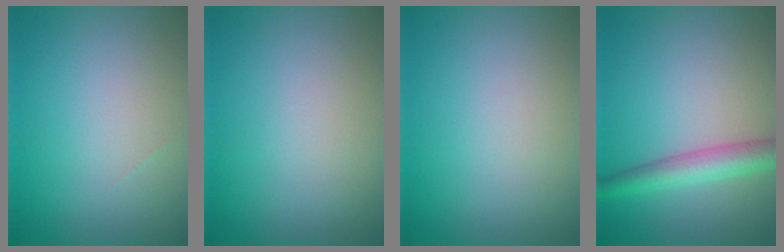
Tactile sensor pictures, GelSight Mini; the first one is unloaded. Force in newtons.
{"total": 0.0}
{"total": 0.0}
{"total": 4.0, "press": 4.0, "slide": 0.1}